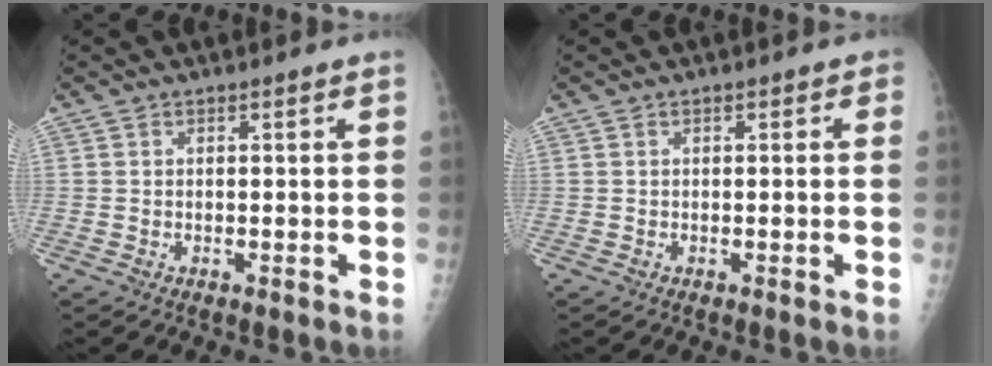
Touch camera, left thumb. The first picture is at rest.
{"total": 0.6, "force": [0.3, 0.5, 0.3], "torque": [0.007, 0.001, -0.001]}